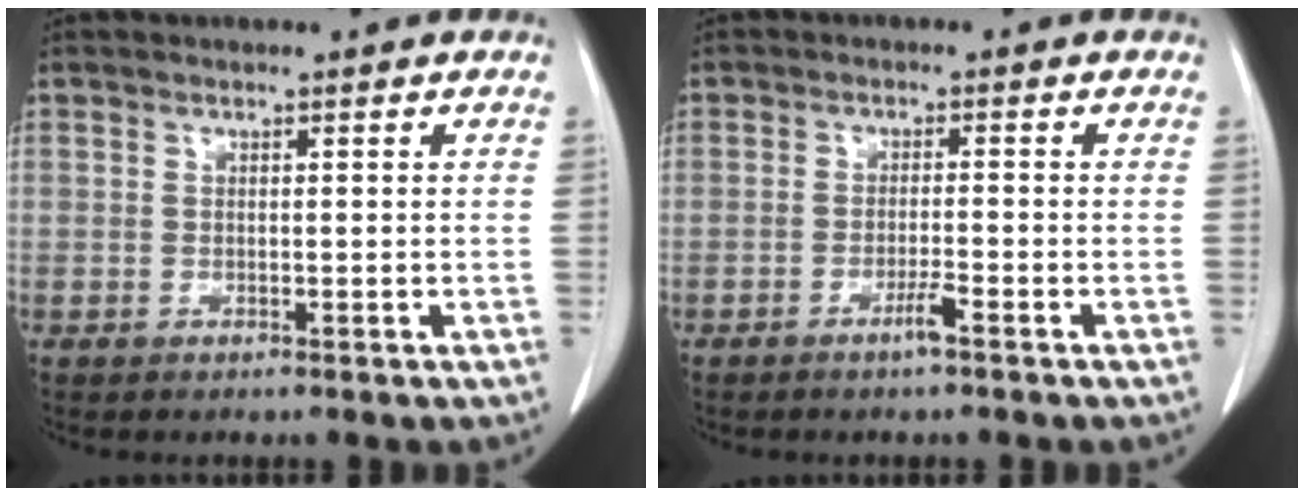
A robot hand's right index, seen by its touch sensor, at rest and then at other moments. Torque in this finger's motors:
{"motor_torque": [0.04, -0.01, 0.05, 0.01]}